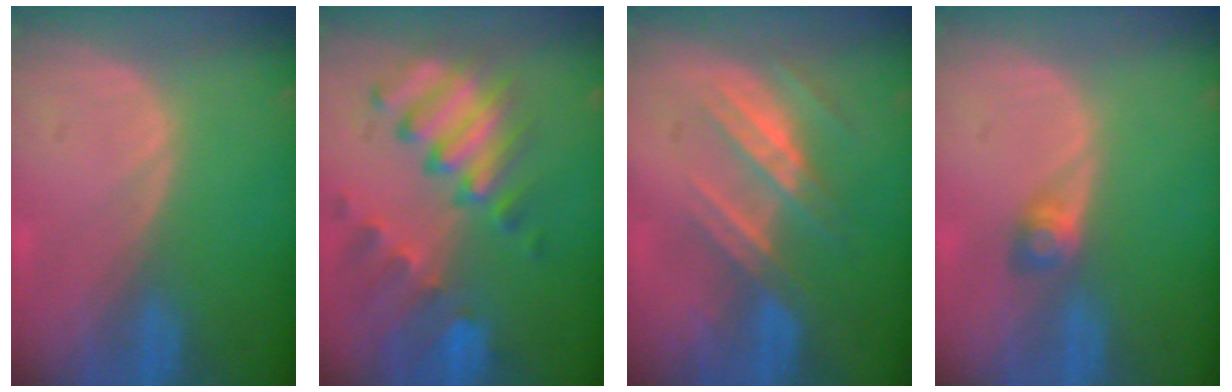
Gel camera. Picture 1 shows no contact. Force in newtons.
{"total": 10.2, "press": 8.9, "slide": 5.0}
{"total": 7.2, "press": 6.7, "slide": 2.7}
{"total": 2.5, "press": 2.3, "slide": 1.0}